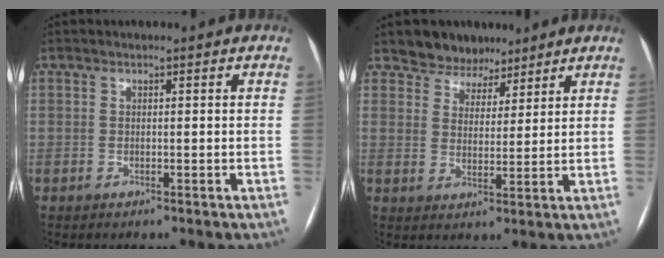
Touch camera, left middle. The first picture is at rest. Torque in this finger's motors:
{"motor_torque": [0.06, -0.06, 0.01, -0.01]}